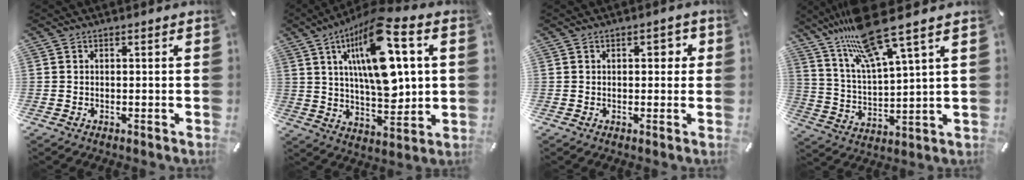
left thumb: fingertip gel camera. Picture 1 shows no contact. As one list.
[{"total": 20.1, "force": [6.5, 8.2, 17.2], "torque": [-0.320, -0.030, 0.096]}, {"total": 2.3, "force": [0.4, 1.5, 1.7], "torque": [-0.012, 0.001, -0.003]}, {"total": 16.7, "force": [12.3, 3.4, 10.8], "torque": [-0.224, -0.064, 0.210]}]